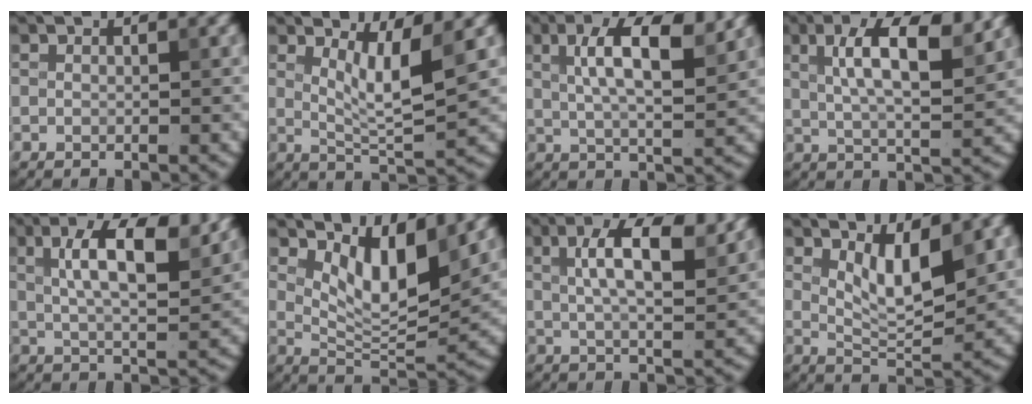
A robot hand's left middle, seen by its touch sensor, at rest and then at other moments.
{"total": 4.3, "force": [1.8, 0.8, 3.8], "torque": [-0.065, -0.010, 0.034]}
{"total": 7.6, "force": [2.7, 2.4, 6.7], "torque": [-0.112, 0.007, 0.044]}
{"total": 8.4, "force": [3.1, 2.6, 7.4], "torque": [-0.123, 0.009, 0.051]}
{"total": 8.5, "force": [3.1, 2.8, 7.4], "torque": [-0.121, 0.007, 0.052]}
{"total": 5.9, "force": [2.8, 2.3, 4.6], "torque": [-0.081, -0.013, 0.050]}
{"total": 7.4, "force": [2.6, 2.6, 6.4], "torque": [-0.106, 0.006, 0.042]}
{"total": 5.0, "force": [1.9, 1.7, 4.3], "torque": [-0.076, -0.005, 0.038]}